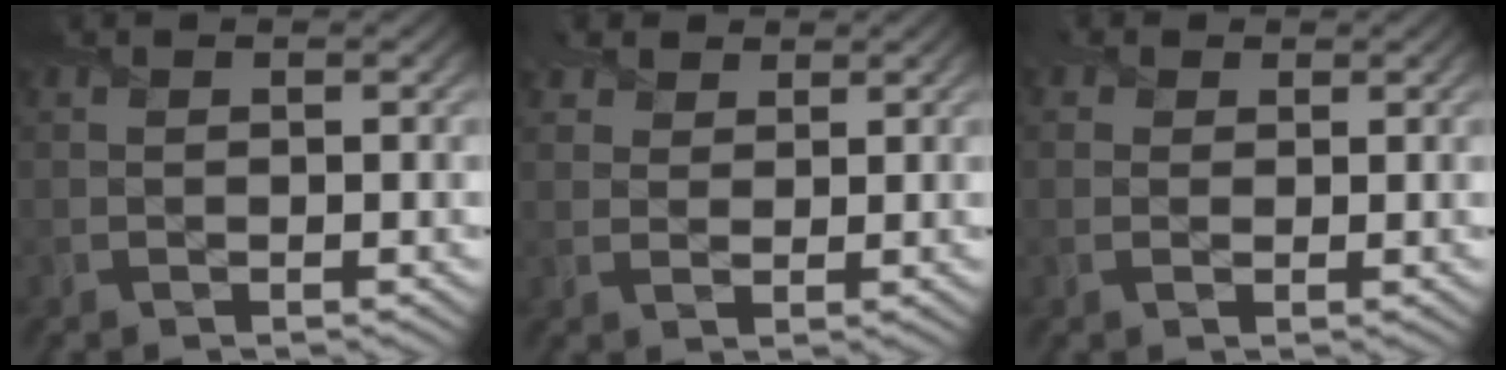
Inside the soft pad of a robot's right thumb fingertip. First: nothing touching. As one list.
[{"total": 3.2, "force": [2.3, 2.0, 1.1], "torque": [-0.032, 0.000, 0.048]}, {"total": 1.9, "force": [0.7, 1.6, 0.9], "torque": [-0.020, 0.001, 0.009]}]